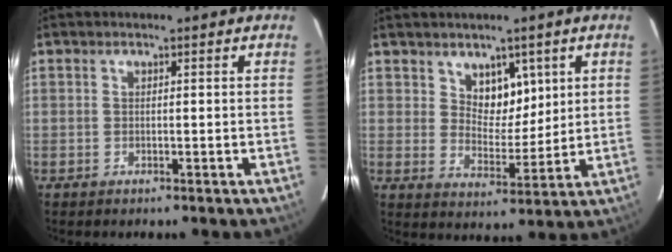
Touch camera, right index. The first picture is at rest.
{"total": 6.1, "force": [3.1, 3.7, 3.7], "torque": [-0.049, -0.003, 0.058]}